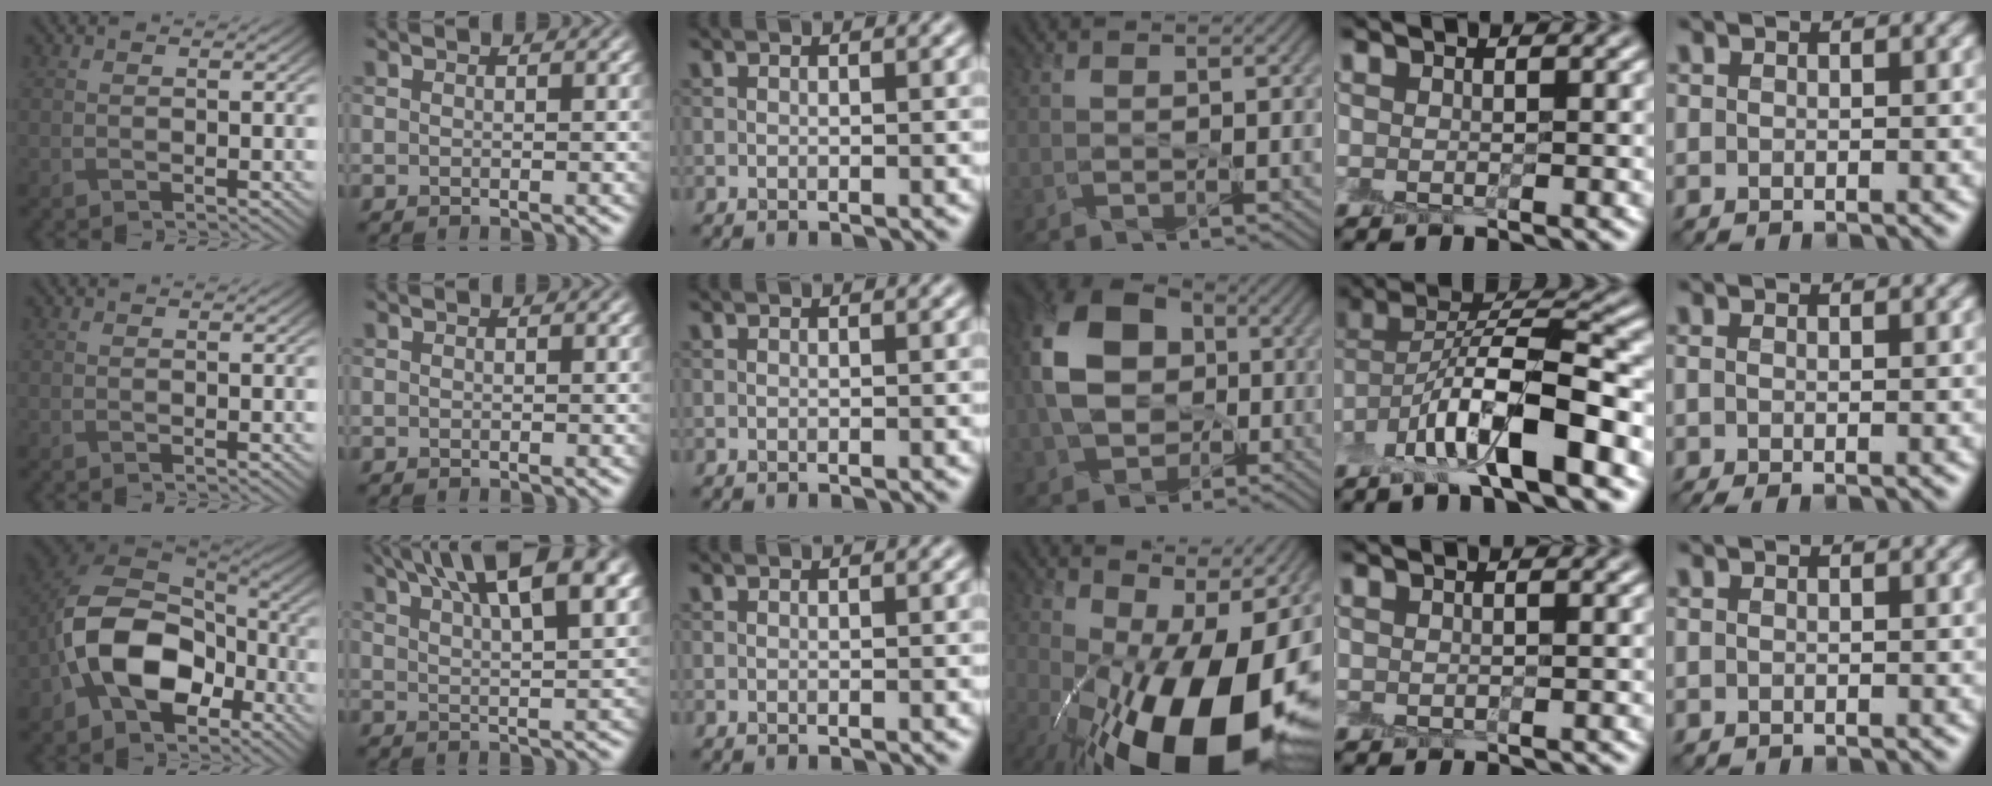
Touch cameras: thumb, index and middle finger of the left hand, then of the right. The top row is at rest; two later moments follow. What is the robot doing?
{"motion": "peel", "object": "shipping label"}